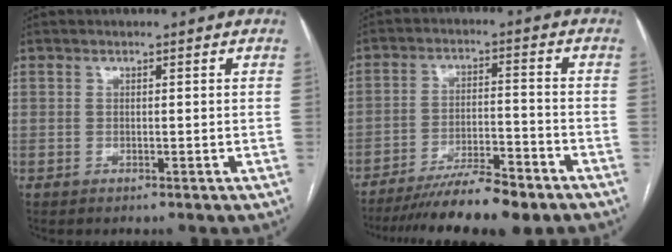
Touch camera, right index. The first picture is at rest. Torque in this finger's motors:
{"motor_torque": [0.92, -0.61, 0.77, 0.15]}